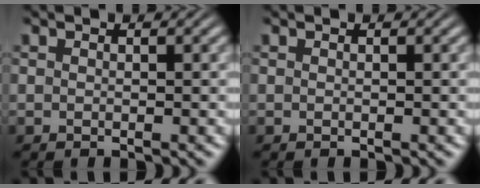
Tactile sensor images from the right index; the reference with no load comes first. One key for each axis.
{"total": 0.0}